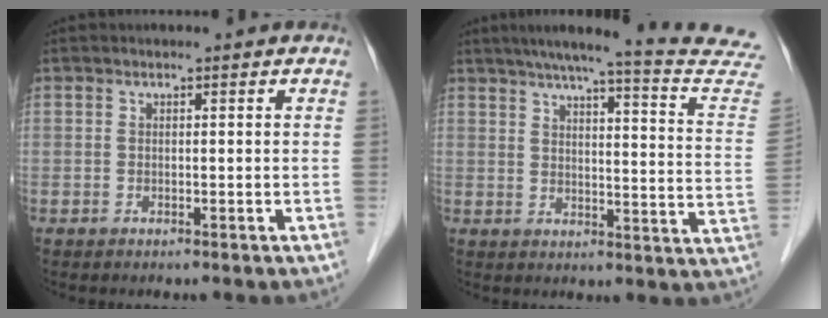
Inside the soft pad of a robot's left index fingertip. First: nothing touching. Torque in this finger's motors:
{"motor_torque": [-0.13, -1.78, 0.17, 0.02]}